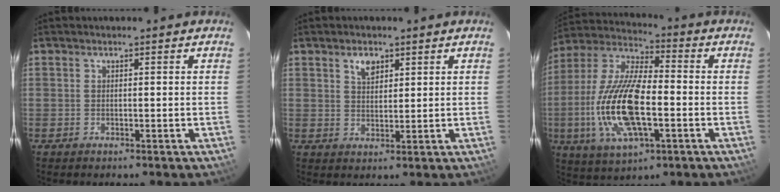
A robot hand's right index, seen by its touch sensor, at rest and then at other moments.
{"total": 3.4, "force": [2.0, 2.0, 1.9], "torque": [-0.029, 0.007, 0.037]}
{"total": 18.6, "force": [-4.1, 7.0, 16.7], "torque": [-0.352, -0.007, -0.080]}